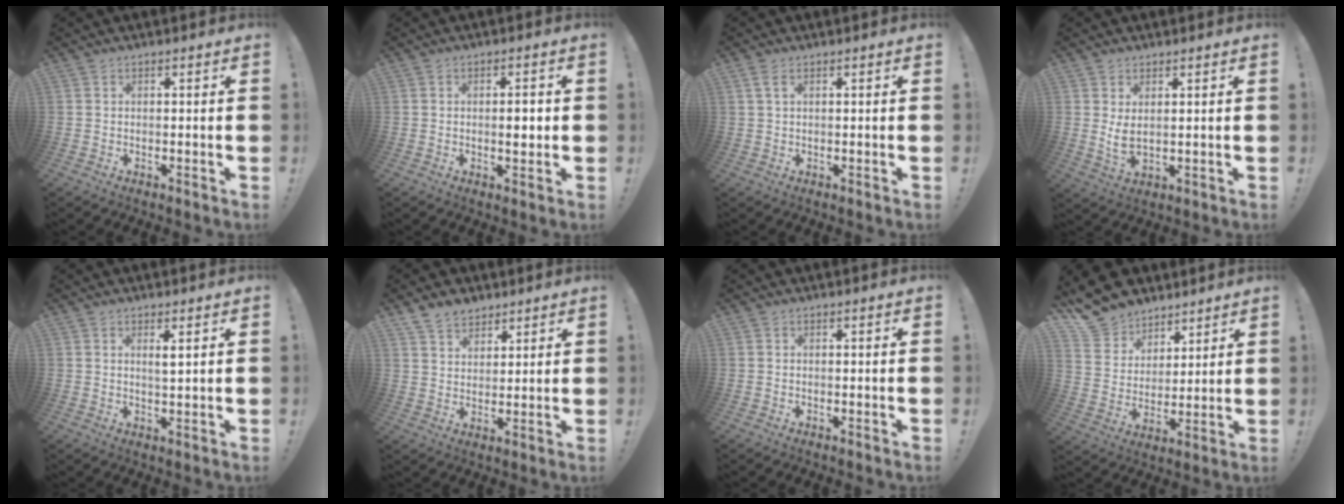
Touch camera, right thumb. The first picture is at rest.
{"total": 3.4, "force": [-0.4, 1.1, 3.2], "torque": [-0.040, -0.002, -0.012]}
{"total": 2.5, "force": [1.1, 1.2, 1.9], "torque": [-0.039, 0.002, 0.021]}
{"total": 4.5, "force": [1.4, 1.9, 3.8], "torque": [-0.068, -0.019, 0.022]}
{"total": 2.3, "force": [1.0, 0.1, 2.0], "torque": [-0.026, -0.010, 0.013]}
{"total": 7.1, "force": [5.5, 4.2, 1.8], "torque": [-0.038, -0.028, 0.108]}
{"total": 0.0}
{"total": 12.8, "force": [9.9, 7.8, 2.1], "torque": [-0.057, -0.078, 0.194]}